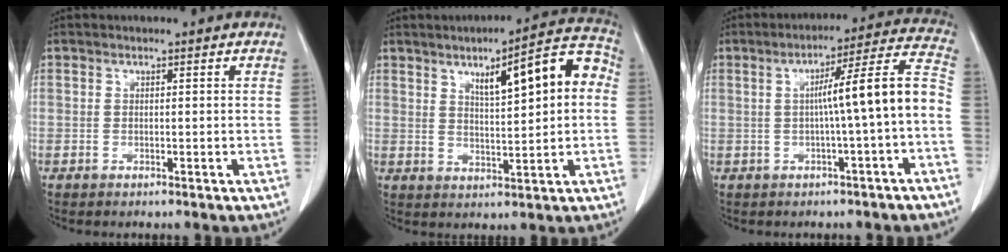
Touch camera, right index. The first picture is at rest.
{"total": 11.0, "force": [2.7, 2.2, 10.4], "torque": [-0.142, 0.030, 0.038]}
{"total": 10.4, "force": [-1.4, -0.7, 10.3], "torque": [-0.144, 0.029, -0.021]}